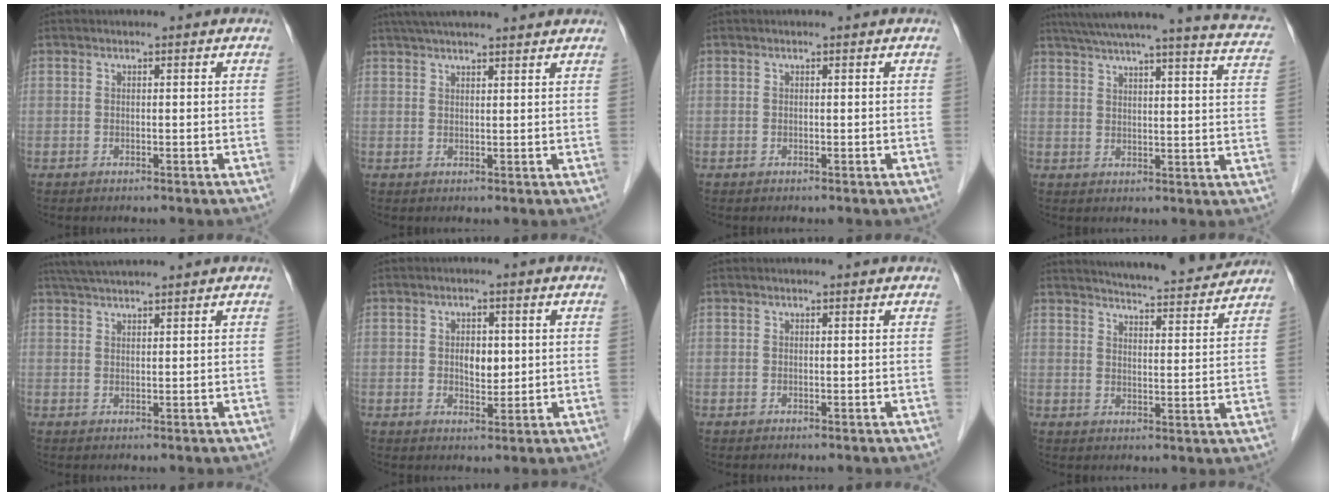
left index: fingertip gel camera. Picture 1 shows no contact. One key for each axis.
{"total": 12.6, "fx": 11.0, "fy": 1.4, "fz": 6.0, "tx": -0.096, "ty": 0.045, "tz": 0.154}
{"total": 0.0}
{"total": 24.5, "fx": 21.2, "fy": 1.7, "fz": 12.1, "tx": -0.177, "ty": -0.015, "tz": 0.253}
{"total": 6.3, "fx": 5.7, "fy": -0.4, "fz": 2.7, "tx": -0.048, "ty": 0.036, "tz": 0.096}
{"total": 3.5, "fx": 0.4, "fy": 2.1, "fz": 2.8, "tx": -0.044, "ty": 0.002, "tz": 0.011}
{"total": 0.6, "fx": 0.6, "fy": 0.0, "fz": 0.1, "tx": -0.008, "ty": 0.001, "tz": 0.006}
{"total": 14.4, "fx": 13.6, "fy": 1.1, "fz": 4.8, "tx": -0.070, "ty": -0.008, "tz": 0.175}